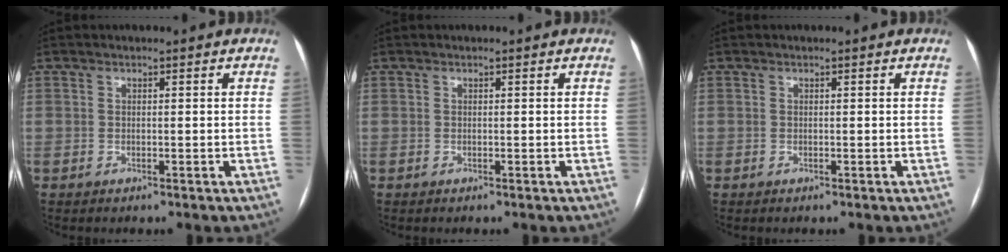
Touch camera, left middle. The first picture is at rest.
{"total": 0.0}
{"total": 0.0}